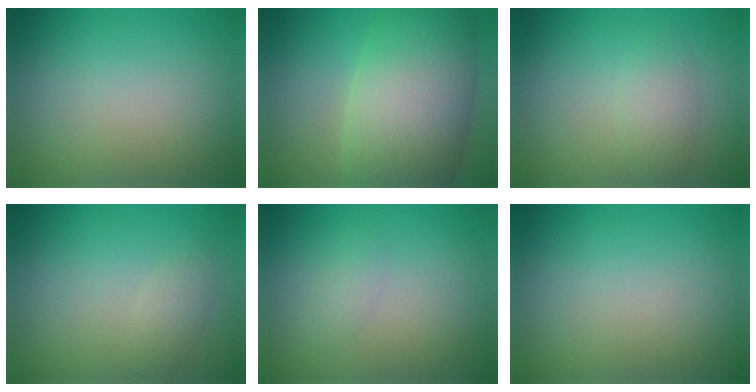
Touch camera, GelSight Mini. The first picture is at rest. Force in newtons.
{"total": 11.8, "press": 11.8, "slide": 0.3}
{"total": 2.2, "press": 2.2, "slide": 0.1}
{"total": 1.2, "press": 1.2, "slide": 0.0}
{"total": 1.0, "press": 1.0, "slide": 0.1}
{"total": 0.0}